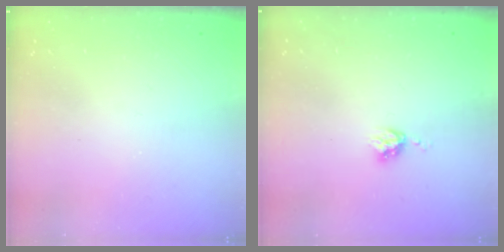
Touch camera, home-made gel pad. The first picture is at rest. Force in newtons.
{"total": 3.7, "press": 3.7, "slide": 0.5}